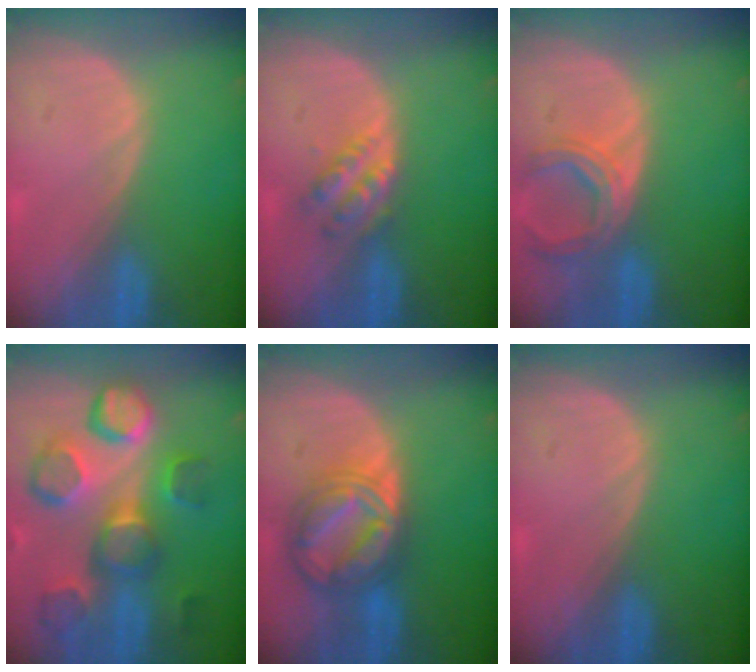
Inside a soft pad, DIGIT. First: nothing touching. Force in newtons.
{"total": 4.7, "press": 4.2, "slide": 2.2}
{"total": 6.2, "press": 5.7, "slide": 2.5}
{"total": 12.2, "press": 11.0, "slide": 5.4}
{"total": 8.9, "press": 8.8, "slide": 0.7}
{"total": 0.0}